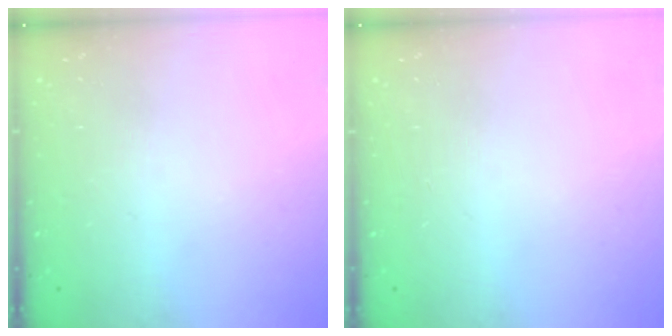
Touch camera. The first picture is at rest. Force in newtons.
{"total": 0.0}